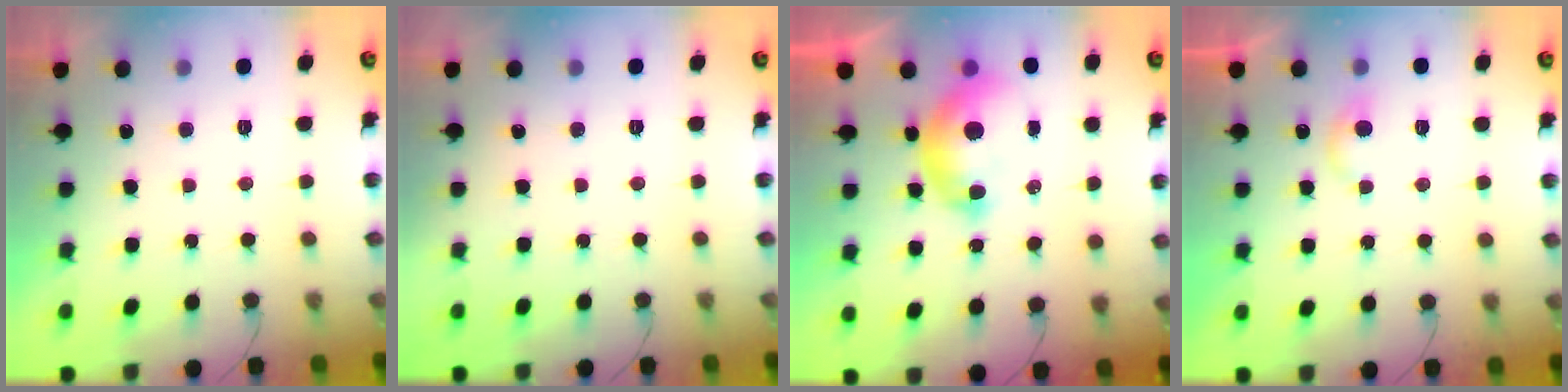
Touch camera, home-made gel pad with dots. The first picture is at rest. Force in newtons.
{"total": 0.0}
{"total": 9.2, "press": 9.2, "slide": 1.0}
{"total": 3.6, "press": 3.6, "slide": 0.5}